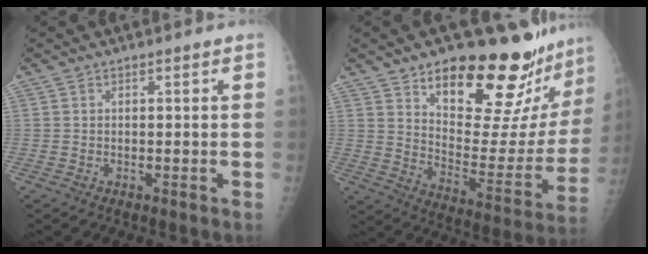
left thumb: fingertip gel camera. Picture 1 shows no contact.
{"total": 25.4, "force": [19.5, 8.1, 14.1], "torque": [-0.153, -0.125, 0.275]}